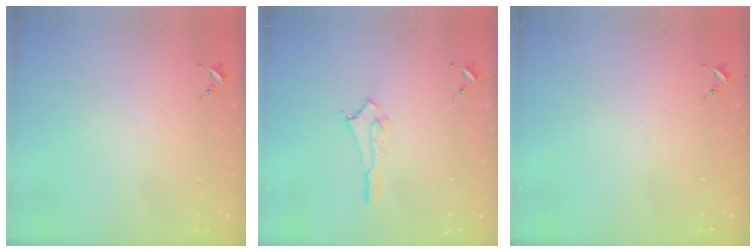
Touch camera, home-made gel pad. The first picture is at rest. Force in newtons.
{"total": 3.5, "press": 3.4, "slide": 0.4}
{"total": 0.0}